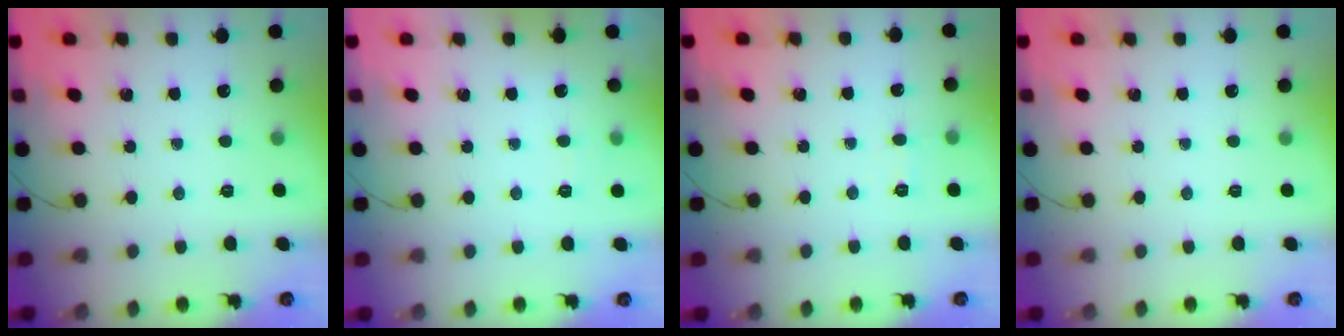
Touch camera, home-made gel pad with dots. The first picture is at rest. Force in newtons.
{"total": 2.6, "press": 2.1, "slide": 1.5}
{"total": 4.3, "press": 4.2, "slide": 1.2}
{"total": 0.0}